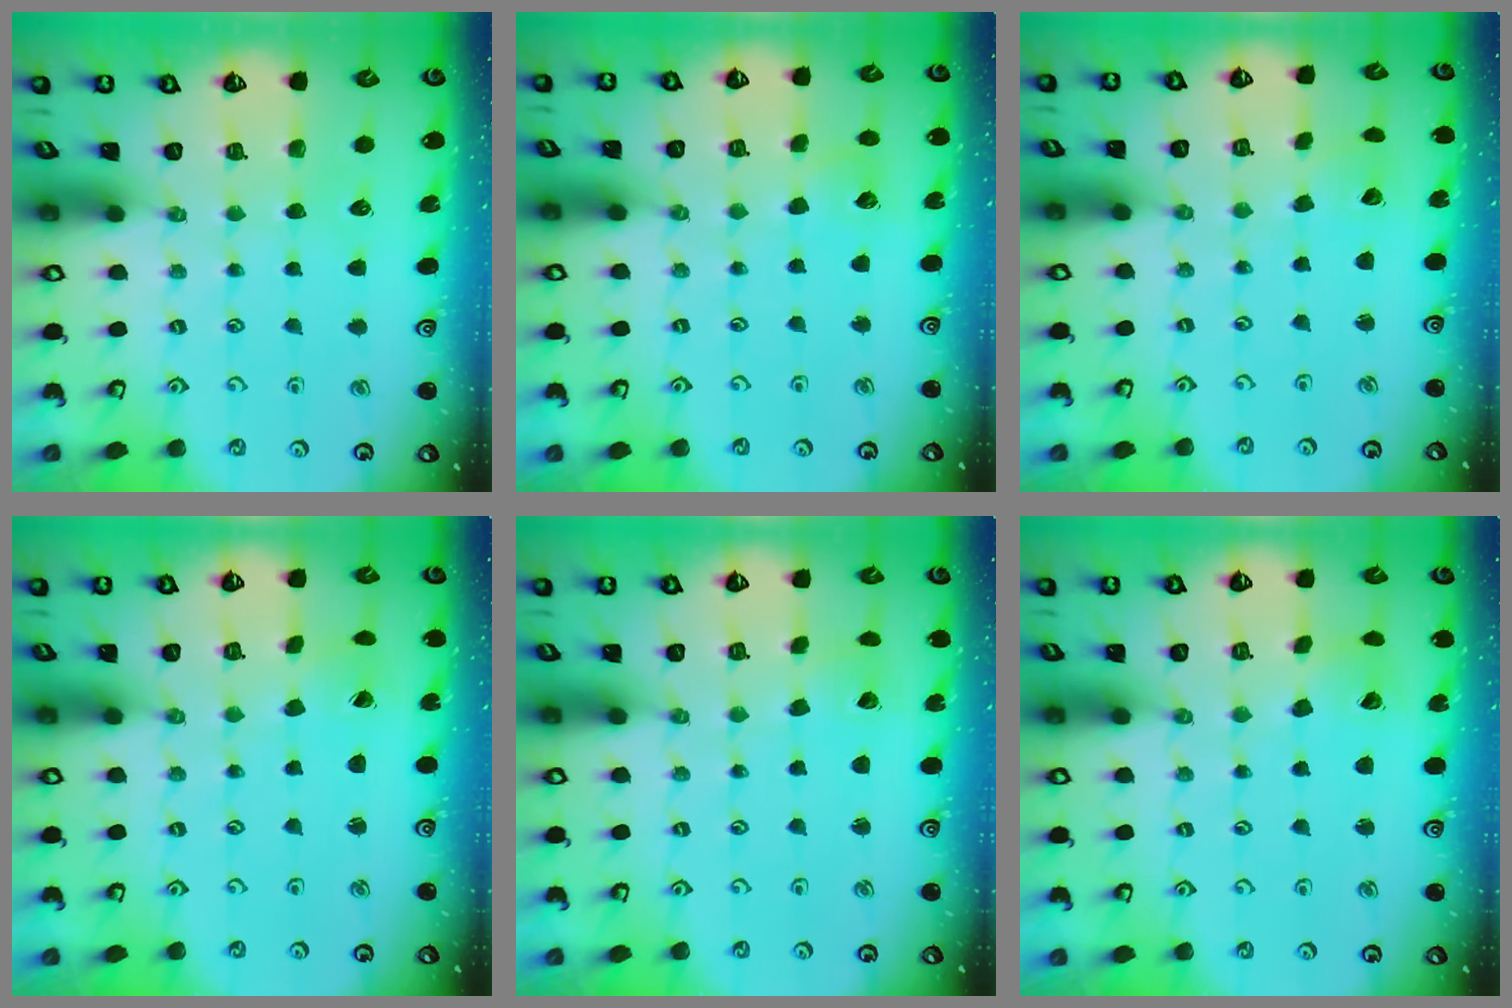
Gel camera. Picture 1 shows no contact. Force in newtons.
{"total": 6.7, "press": 6.7, "slide": 0.6}
{"total": 2.7, "press": 2.7, "slide": 0.2}
{"total": 0.7, "press": 0.7, "slide": 0.1}
{"total": 2.8, "press": 2.8, "slide": 0.2}
{"total": 3.7, "press": 3.7, "slide": 0.5}